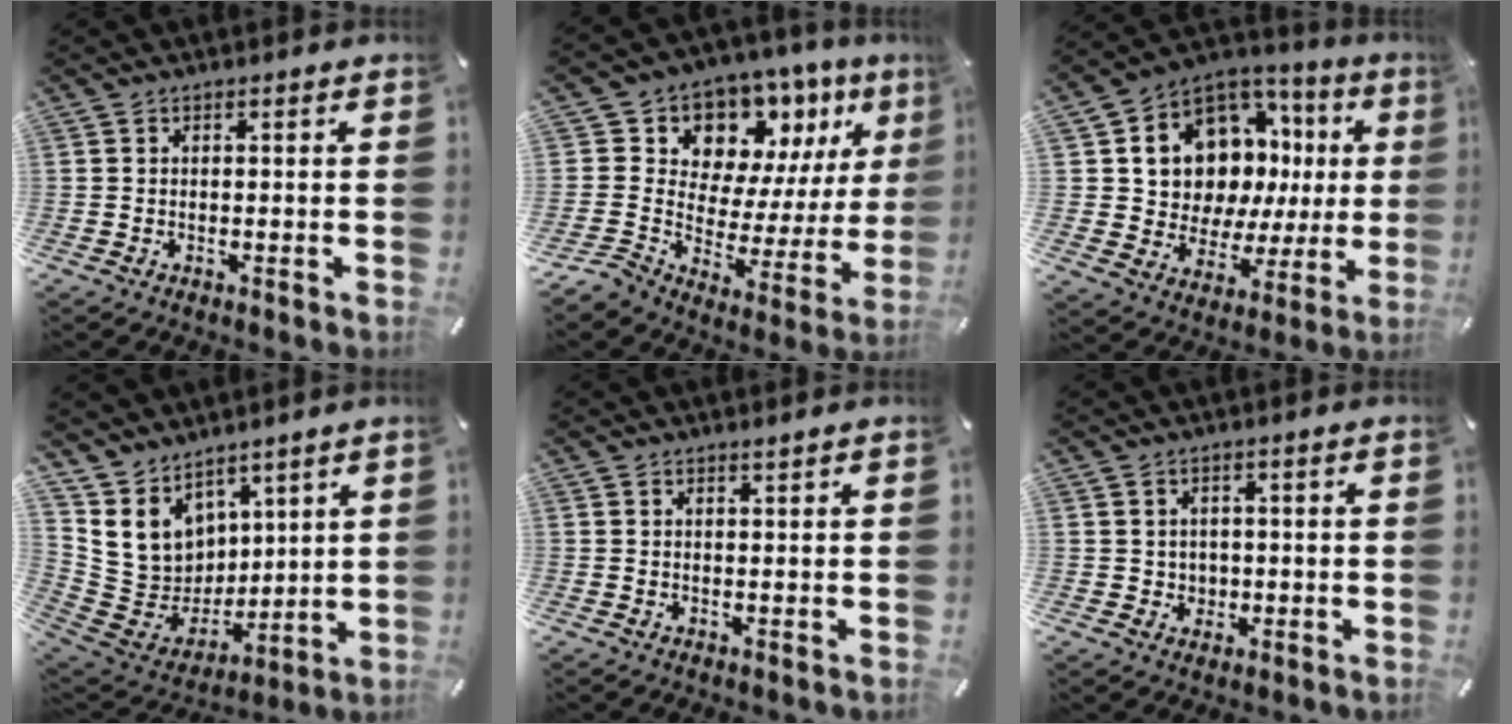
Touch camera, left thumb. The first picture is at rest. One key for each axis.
{"total": 11.7, "fx": 7.5, "fy": 8.8, "fz": 1.9, "tx": -0.029, "ty": -0.094, "tz": 0.142}
{"total": 11.3, "fx": 4.8, "fy": 9.3, "fz": 4.3, "tx": -0.076, "ty": -0.068, "tz": 0.095}
{"total": 11.4, "fx": 6.5, "fy": 9.3, "fz": 0.8, "tx": -0.039, "ty": -0.071, "tz": 0.141}
{"total": 0.7, "fx": 0.6, "fy": -0.1, "fz": 0.2, "tx": -0.005, "ty": -0.002, "tz": 0.012}
{"total": 2.8, "fx": 0.2, "fy": 2.8, "fz": 0.0, "tx": 0.001, "ty": 0.002, "tz": 0.001}